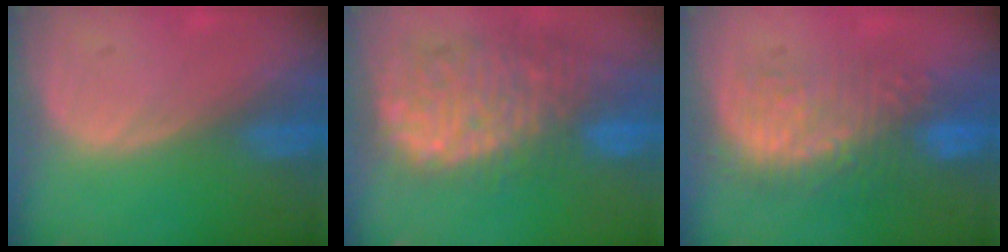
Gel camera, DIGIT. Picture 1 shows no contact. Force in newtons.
{"total": 13.1, "press": 11.2, "slide": 6.8}
{"total": 9.9, "press": 9.3, "slide": 3.4}